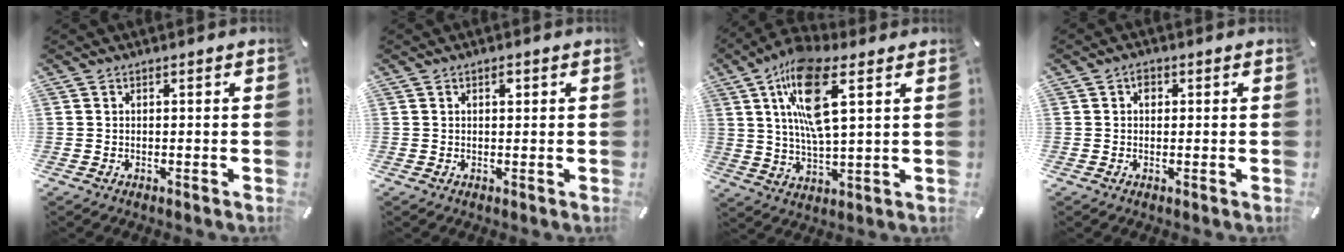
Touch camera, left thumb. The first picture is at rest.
{"total": 1.3, "force": [0.5, 0.7, 1.0], "torque": [-0.013, 0.001, 0.007]}
{"total": 14.9, "force": [6.2, 4.9, 12.5], "torque": [-0.251, -0.011, 0.104]}
{"total": 1.7, "force": [0.3, 1.4, 0.9], "torque": [-0.012, 0.004, 0.002]}